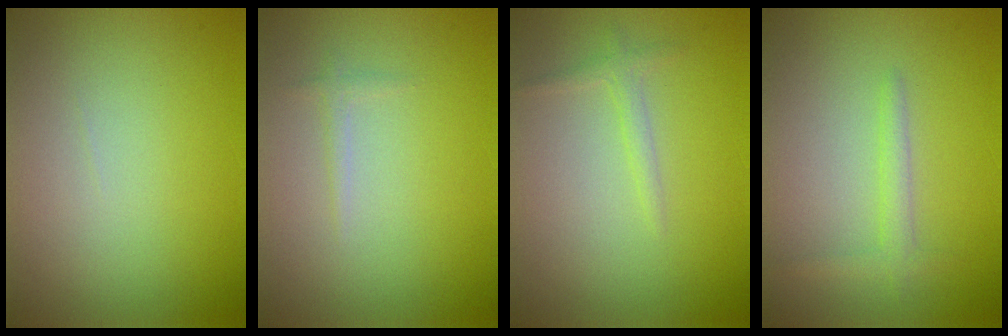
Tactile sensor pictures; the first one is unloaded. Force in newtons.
{"total": 0.7, "press": 0.7, "slide": 0.1}
{"total": 1.1, "press": 1.1, "slide": 0.1}
{"total": 1.4, "press": 1.4, "slide": 0.2}